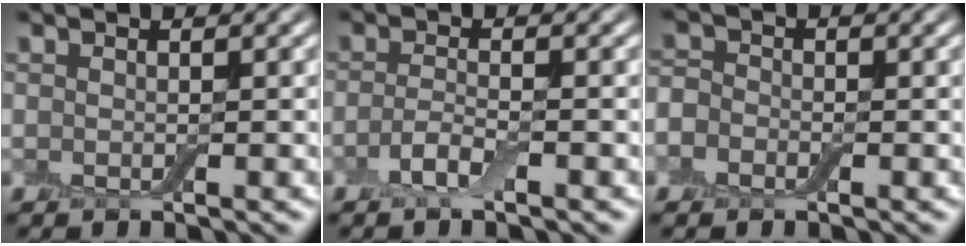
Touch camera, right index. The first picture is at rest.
{"total": 1.8, "force": [-1.0, 0.5, 1.5], "torque": [-0.035, 0.005, -0.025]}
{"total": 2.3, "force": [-1.1, 1.8, 0.9], "torque": [-0.013, 0.006, -0.033]}